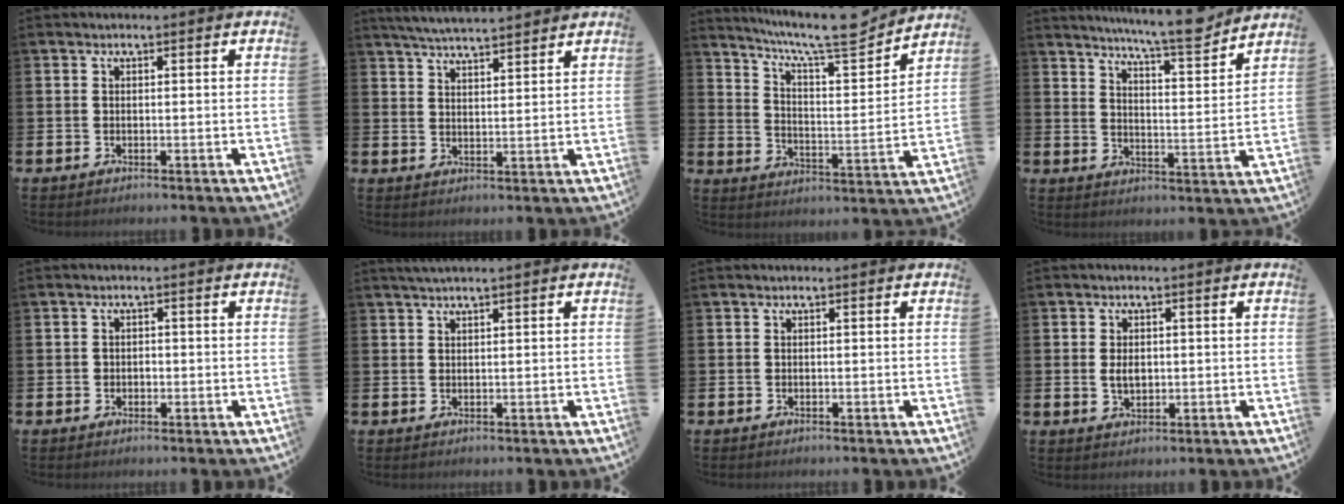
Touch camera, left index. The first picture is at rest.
{"total": 4.9, "force": [4.9, -0.1, 0.7], "torque": [-0.029, -0.021, 0.088]}
{"total": 9.6, "force": [8.6, 0.9, 4.1], "torque": [-0.095, -0.058, 0.147]}
{"total": 8.7, "force": [8.0, 0.2, 3.3], "torque": [-0.065, -0.053, 0.137]}
{"total": 1.1, "force": [-0.1, 1.0, 0.5], "torque": [0.001, 0.001, -0.007]}
{"total": 1.3, "force": [1.1, -0.1, 0.7], "torque": [-0.018, 0.004, 0.022]}
{"total": 0.0}
{"total": 2.6, "force": [0.2, 1.7, 1.9], "torque": [-0.019, 0.000, -0.003]}